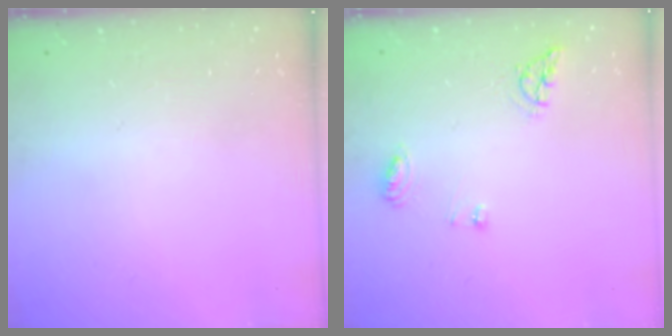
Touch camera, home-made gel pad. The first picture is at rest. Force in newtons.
{"total": 6.6, "press": 6.5, "slide": 0.6}